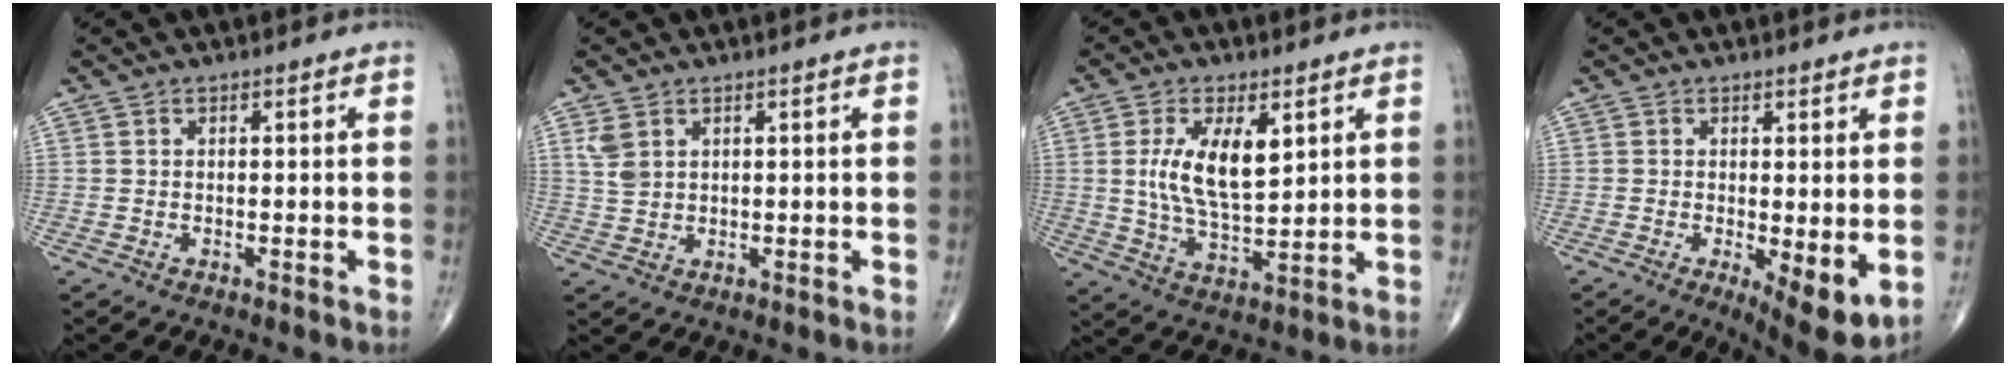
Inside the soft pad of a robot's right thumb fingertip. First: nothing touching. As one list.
[{"total": 3.5, "force": [1.6, 2.3, 2.0], "torque": [-0.041, -0.002, 0.043]}, {"total": 11.4, "force": [3.2, 5.2, 9.6], "torque": [-0.168, -0.019, 0.066]}, {"total": 7.9, "force": [-1.1, 2.6, 7.4], "torque": [-0.104, -0.023, -0.013]}]